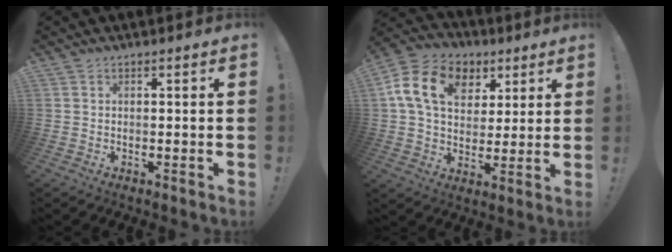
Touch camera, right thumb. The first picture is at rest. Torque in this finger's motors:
{"motor_torque": [2.20, 2.23, 0.43, -0.20, 0.16]}